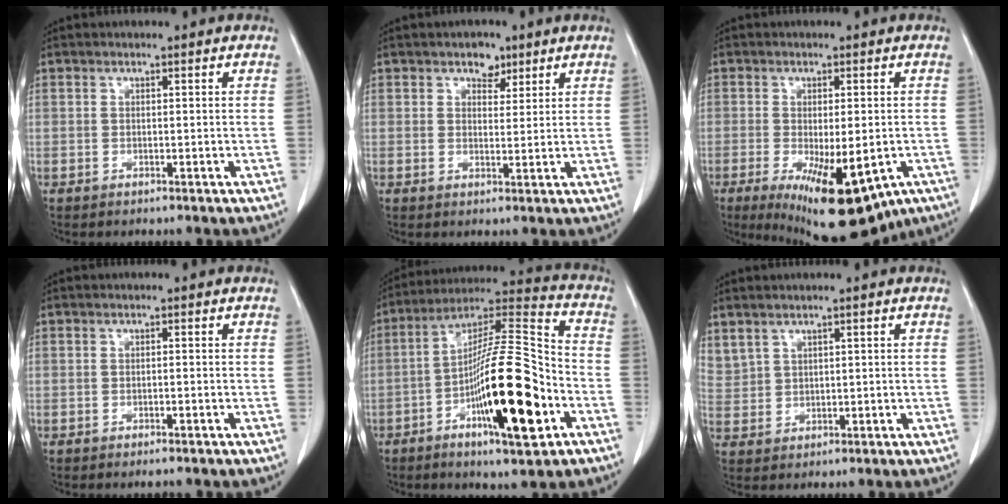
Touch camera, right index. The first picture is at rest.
{"total": 3.2, "force": [2.1, 2.0, 1.4], "torque": [-0.016, 0.003, 0.031]}
{"total": 16.3, "force": [-8.1, 5.9, 12.8], "torque": [-0.170, -0.025, -0.105]}
{"total": 1.0, "force": [-0.8, 0.1, 0.6], "torque": [-0.013, -0.003, -0.009]}
{"total": 18.7, "force": [-5.9, 3.3, 17.5], "torque": [-0.306, -0.002, -0.089]}
{"total": 4.2, "force": [3.2, 2.5, 1.2], "torque": [-0.030, 0.008, 0.080]}